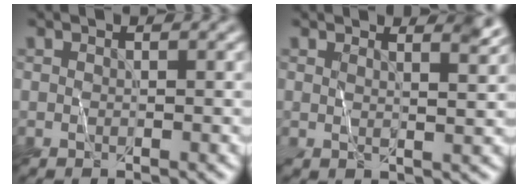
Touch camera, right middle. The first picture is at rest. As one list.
[{"total": 3.3, "force": [2.5, 1.0, 1.9], "torque": [-0.021, 0.011, 0.025]}]